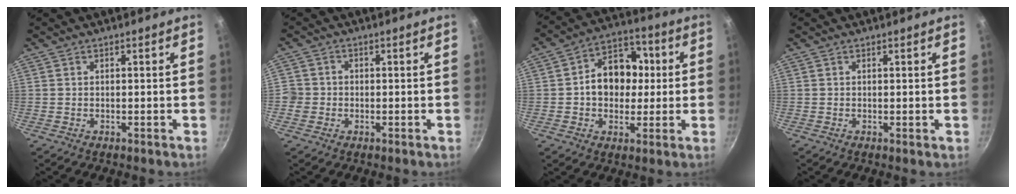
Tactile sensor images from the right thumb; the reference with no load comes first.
{"total": 3.2, "force": [-0.6, 3.1, 0.5], "torque": [0.012, 0.011, -0.016]}
{"total": 12.9, "force": [0.6, 9.7, 8.5], "torque": [-0.088, 0.024, 0.002]}
{"total": 0.5, "force": [0.0, 0.1, 0.5], "torque": [-0.012, -0.004, 0.000]}